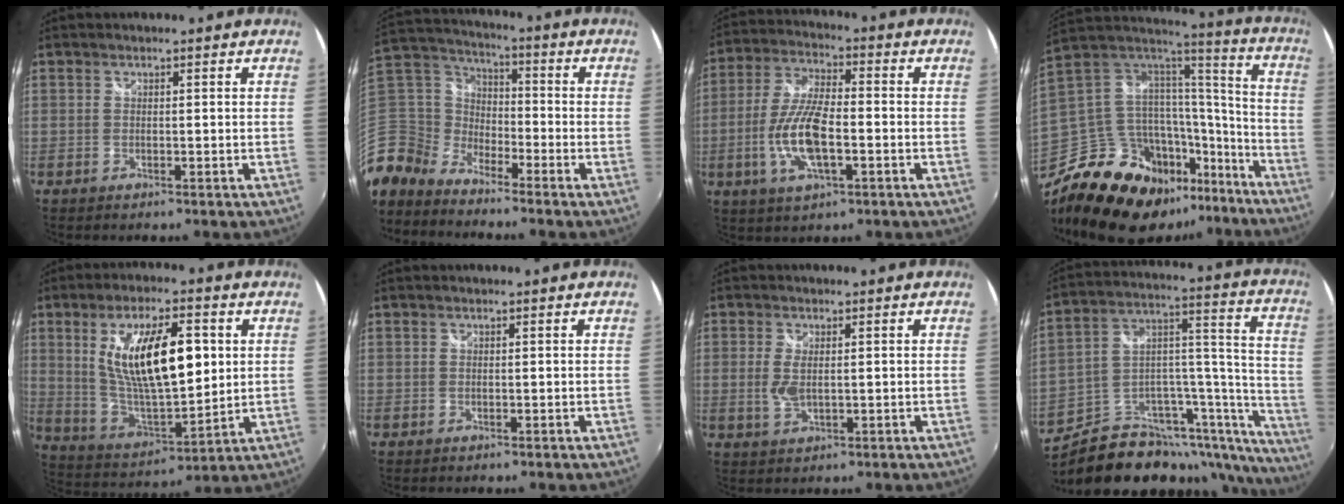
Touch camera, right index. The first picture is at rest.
{"total": 10.5, "force": [-7.7, 7.1, 1.4], "torque": [-0.070, 0.035, -0.188]}
{"total": 12.2, "force": [-3.1, 4.3, 11.0], "torque": [-0.229, -0.003, -0.061]}
{"total": 24.7, "force": [-15.1, 13.1, 14.4], "torque": [-0.250, 0.030, -0.226]}
{"total": 18.5, "force": [4.4, 6.7, 16.7], "torque": [-0.295, -0.003, 0.091]}
{"total": 0.0}
{"total": 3.8, "force": [0.1, 1.7, 3.3], "torque": [-0.070, -0.005, 0.002]}
{"total": 25.5, "force": [-16.0, 13.0, 15.1], "torque": [-0.206, 0.051, -0.233]}